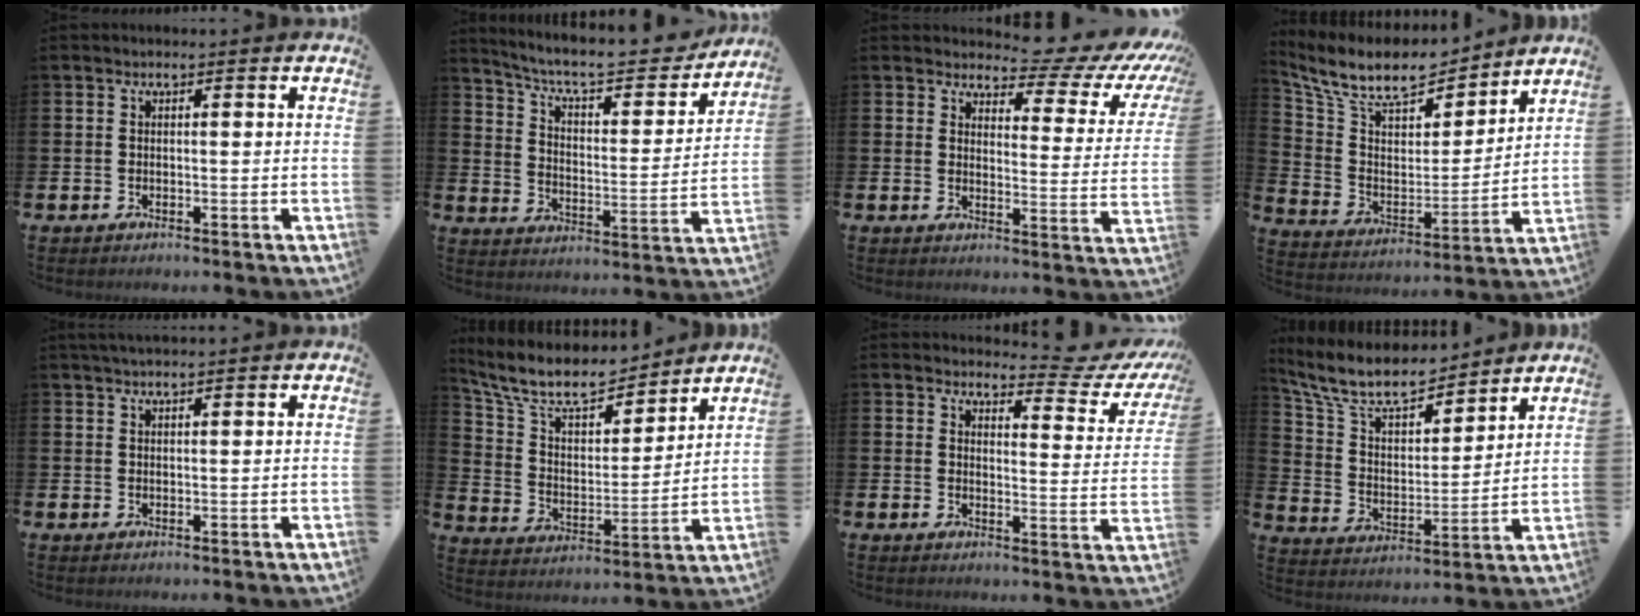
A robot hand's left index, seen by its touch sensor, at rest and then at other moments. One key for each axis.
{"total": 8.7, "fx": 7.7, "fy": 2.1, "fz": 3.4, "tx": -0.091, "ty": -0.053, "tz": 0.128}
{"total": 5.0, "fx": 4.3, "fy": 1.8, "fz": 1.9, "tx": -0.028, "ty": -0.049, "tz": 0.062}
{"total": 10.9, "fx": 9.8, "fy": 3.5, "fz": 3.4, "tx": -0.108, "ty": -0.065, "tz": 0.171}
{"total": 1.5, "fx": 1.4, "fy": 0.0, "fz": 0.6, "tx": -0.008, "ty": 0.000, "tz": 0.024}
{"total": 10.7, "fx": 9.8, "fy": 3.0, "fz": 3.3, "tx": -0.104, "ty": -0.067, "tz": 0.171}
{"total": 4.0, "fx": 3.6, "fy": 1.2, "fz": 1.1, "tx": -0.016, "ty": -0.030, "tz": 0.054}
{"total": 10.5, "fx": 9.5, "fy": 2.9, "fz": 3.5, "tx": -0.114, "ty": -0.060, "tz": 0.170}